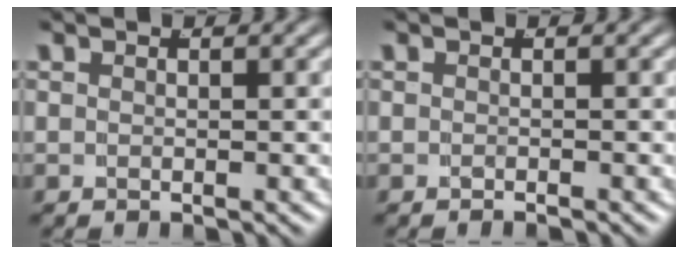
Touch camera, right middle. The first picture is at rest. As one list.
[{"total": 0.6, "force": [-0.6, -0.2, 0.1], "torque": [-0.003, 0.002, -0.011]}]